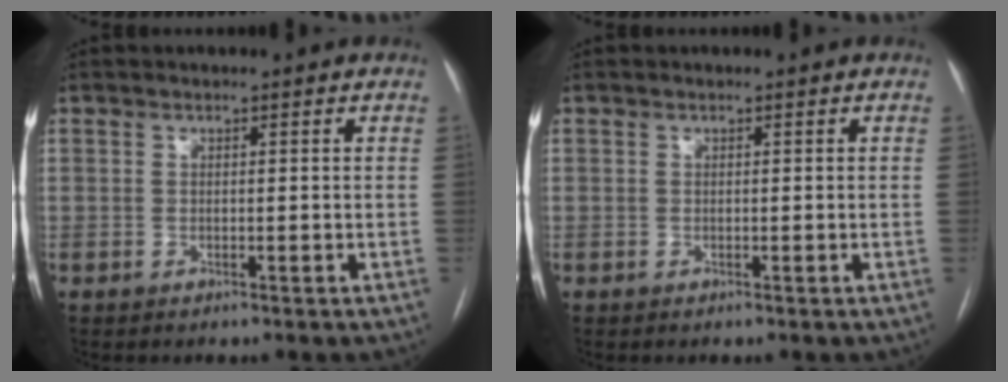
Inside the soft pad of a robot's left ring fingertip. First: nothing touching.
{"total": 0.0}